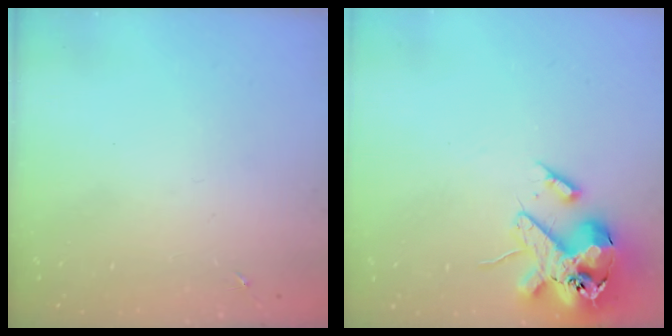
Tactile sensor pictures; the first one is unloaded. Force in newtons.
{"total": 16.9, "press": 16.7, "slide": 2.8}